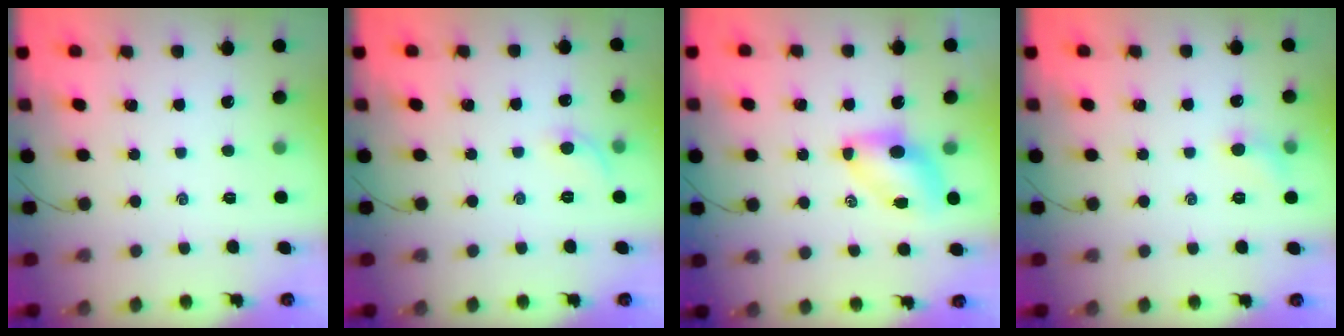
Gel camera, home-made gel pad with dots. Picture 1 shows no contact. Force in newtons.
{"total": 5.1, "press": 4.8, "slide": 1.7}
{"total": 7.1, "press": 7.0, "slide": 0.9}
{"total": 6.2, "press": 5.9, "slide": 1.7}